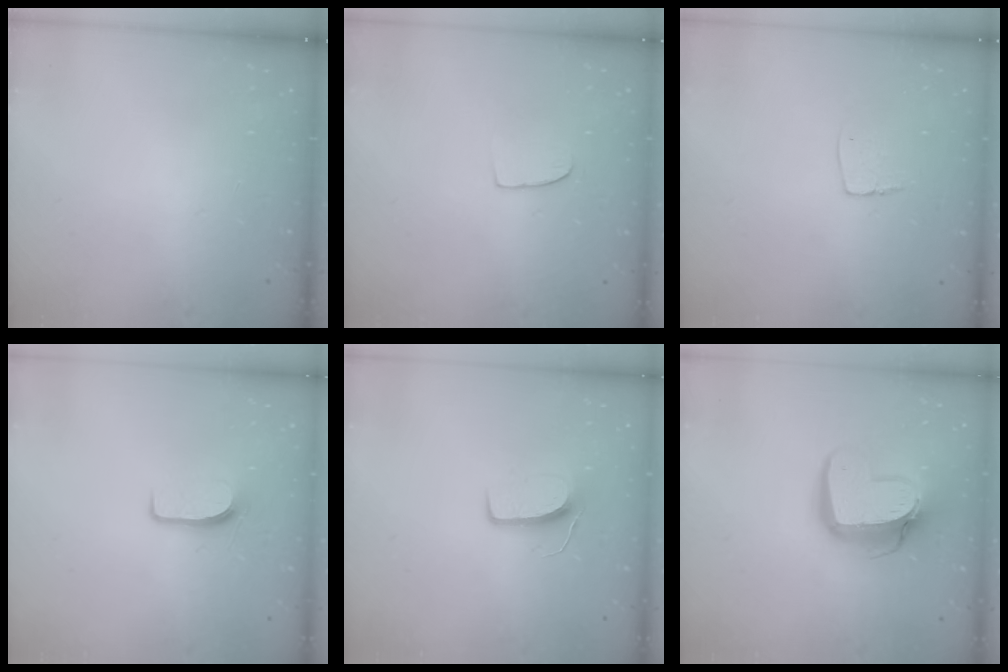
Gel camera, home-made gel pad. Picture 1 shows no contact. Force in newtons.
{"total": 4.8, "press": 4.8, "slide": 0.4}
{"total": 5.6, "press": 5.6, "slide": 0.4}
{"total": 6.5, "press": 6.4, "slide": 0.6}
{"total": 6.7, "press": 6.7, "slide": 0.5}
{"total": 14.7, "press": 14.6, "slide": 1.4}